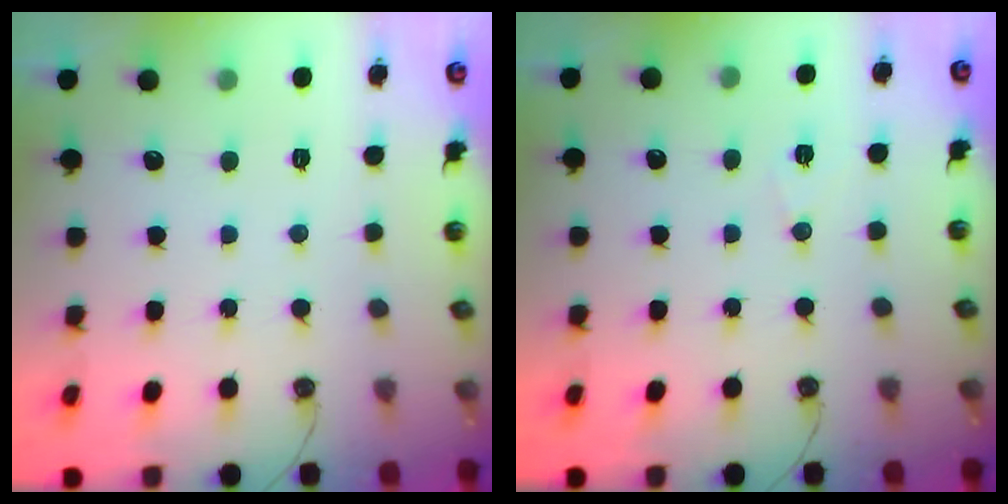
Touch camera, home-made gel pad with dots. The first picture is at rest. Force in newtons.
{"total": 6.1, "press": 4.2, "slide": 4.4}